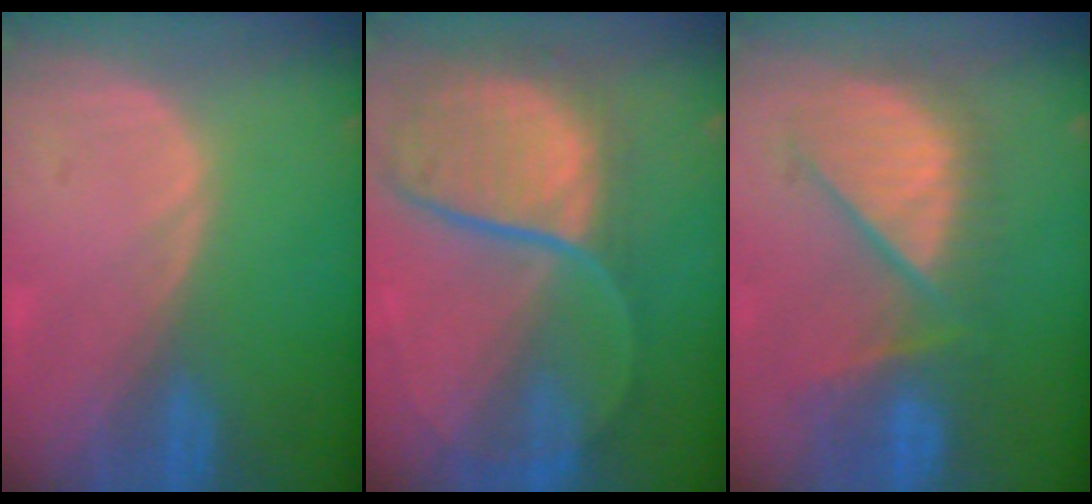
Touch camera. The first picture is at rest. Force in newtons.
{"total": 12.0, "press": 9.9, "slide": 6.7}
{"total": 9.7, "press": 9.3, "slide": 3.0}